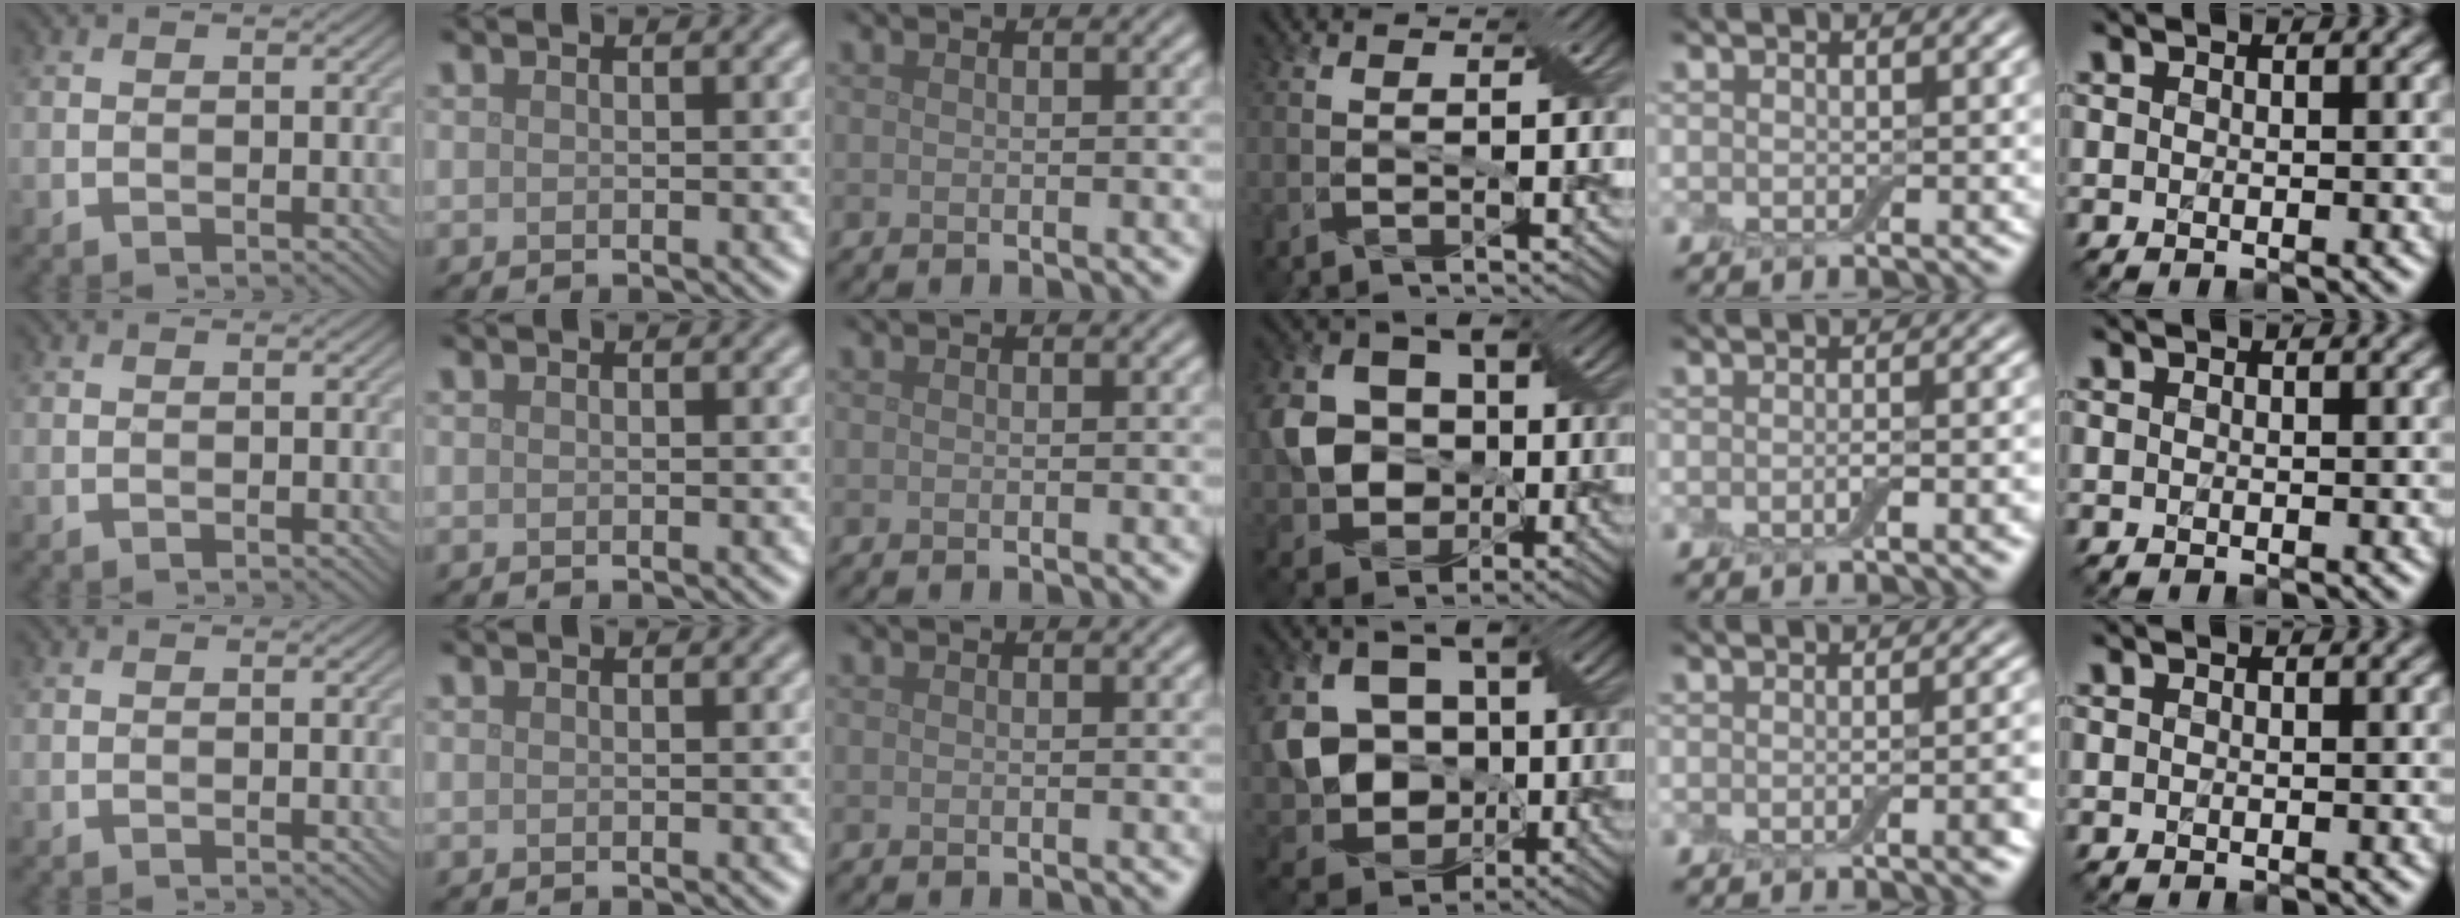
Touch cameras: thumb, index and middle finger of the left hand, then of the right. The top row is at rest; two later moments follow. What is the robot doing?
{"motion": "insert", "object": "backpack"}